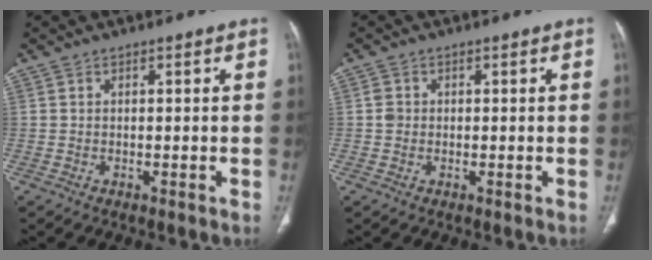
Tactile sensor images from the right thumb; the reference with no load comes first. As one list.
[{"total": 1.6, "force": [0.0, 1.4, 0.7], "torque": [-0.009, 0.003, 0.000]}]